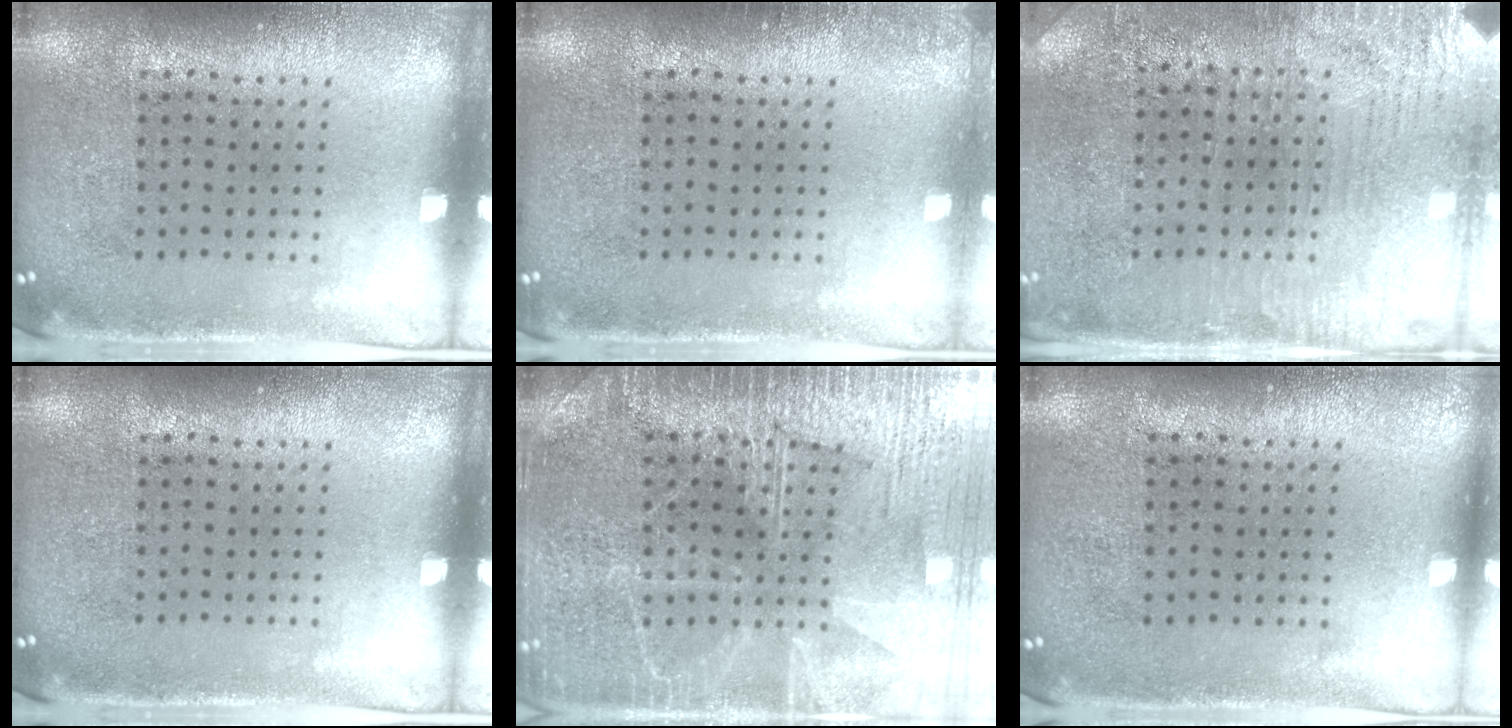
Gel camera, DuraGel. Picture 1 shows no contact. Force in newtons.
{"total": 0.6, "press": 0.6, "slide": 0.2}
{"total": 3.2, "press": 3.1, "slide": 0.8}
{"total": 0.0}
{"total": 3.7, "press": 3.7, "slide": 0.5}
{"total": 0.0}